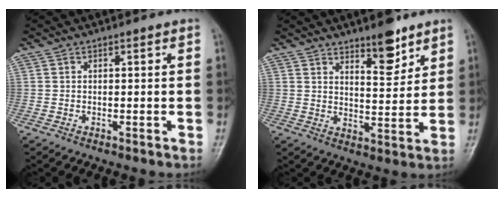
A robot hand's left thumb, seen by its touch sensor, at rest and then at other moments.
{"total": 7.7, "force": [5.5, 2.7, 4.8], "torque": [-0.050, -0.042, 0.084]}